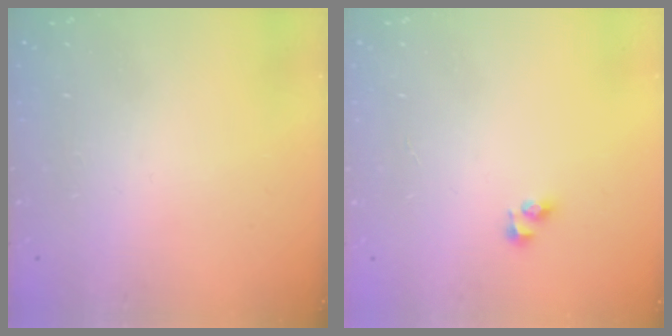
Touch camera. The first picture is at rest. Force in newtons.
{"total": 3.8, "press": 3.8, "slide": 0.2}